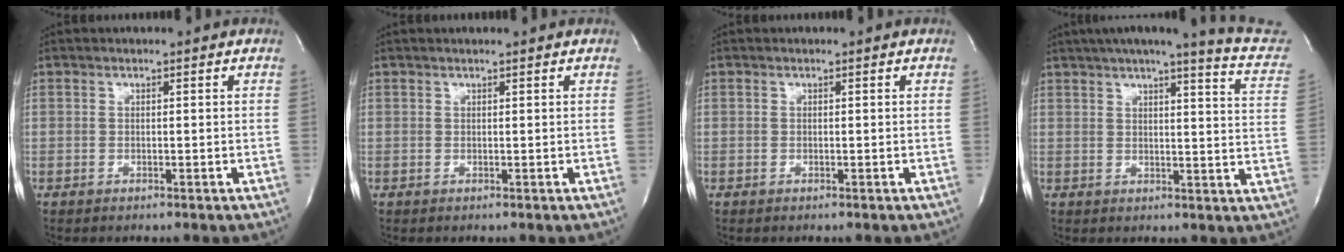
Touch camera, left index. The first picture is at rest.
{"total": 1.6, "force": [1.3, 0.0, 0.8], "torque": [-0.015, 0.013, 0.018]}
{"total": 0.0}
{"total": 17.5, "force": [15.4, 0.1, 8.4], "torque": [-0.111, -0.047, 0.170]}